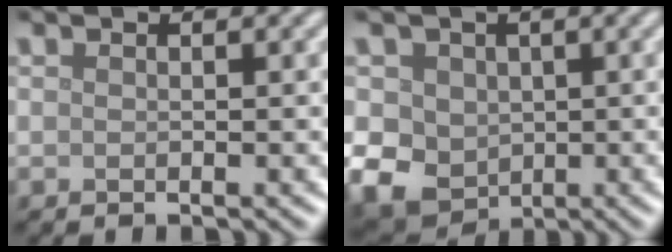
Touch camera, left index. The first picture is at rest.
{"total": 8.6, "force": [-0.2, 7.4, 4.3], "torque": [-0.072, 0.008, -0.033]}